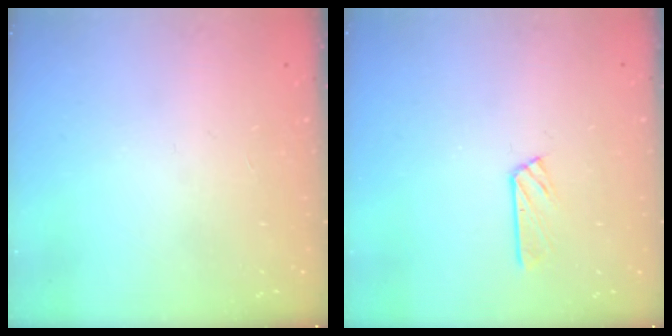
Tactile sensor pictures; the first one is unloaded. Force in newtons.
{"total": 3.7, "press": 3.7, "slide": 0.4}